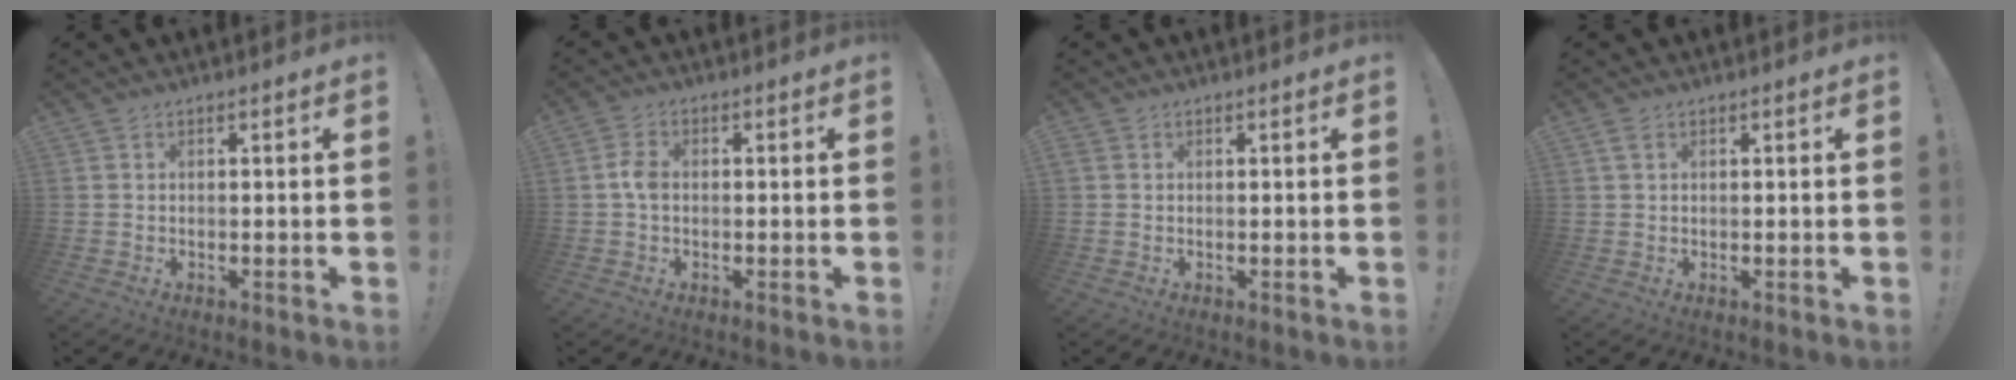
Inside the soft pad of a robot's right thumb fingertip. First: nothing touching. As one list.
[{"total": 4.0, "force": [-0.5, 2.7, 3.0], "torque": [-0.048, 0.011, -0.009]}, {"total": 0.6, "force": [0.1, 0.5, 0.3], "torque": [-0.006, 0.002, 0.002]}, {"total": 1.9, "force": [0.9, 0.9, 1.3], "torque": [-0.024, 0.001, 0.017]}]